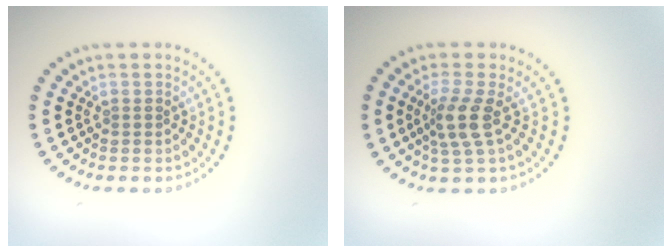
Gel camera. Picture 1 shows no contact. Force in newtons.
{"total": 3.0, "press": 2.3, "slide": 1.9}